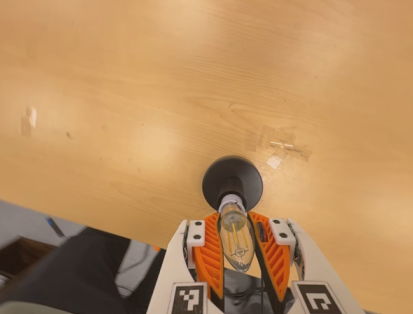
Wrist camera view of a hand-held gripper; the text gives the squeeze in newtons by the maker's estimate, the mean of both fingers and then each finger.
{"total": 20.7, "left": 20.7, "right": 20.7}